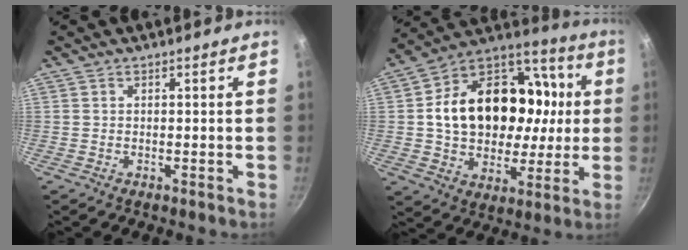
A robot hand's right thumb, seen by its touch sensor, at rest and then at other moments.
{"total": 26.2, "force": [2.1, 19.7, 17.2], "torque": [-0.260, 0.044, 0.037]}